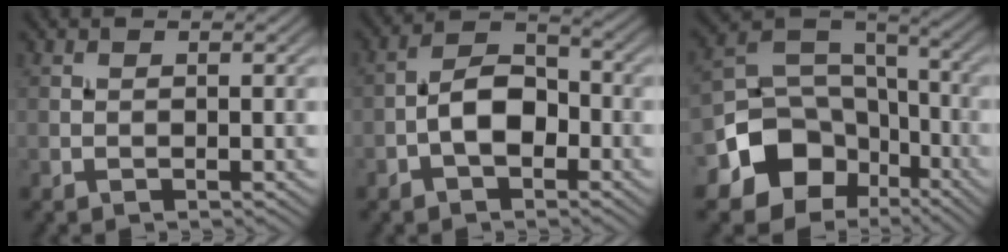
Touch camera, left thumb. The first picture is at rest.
{"total": 5.8, "force": [-2.0, 3.5, 4.2], "torque": [-0.070, 0.014, -0.043]}
{"total": 13.0, "force": [-5.8, 9.8, 6.1], "torque": [-0.151, -0.030, -0.107]}